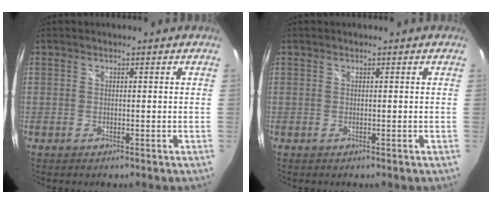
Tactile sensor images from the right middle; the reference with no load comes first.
{"total": 0.0}